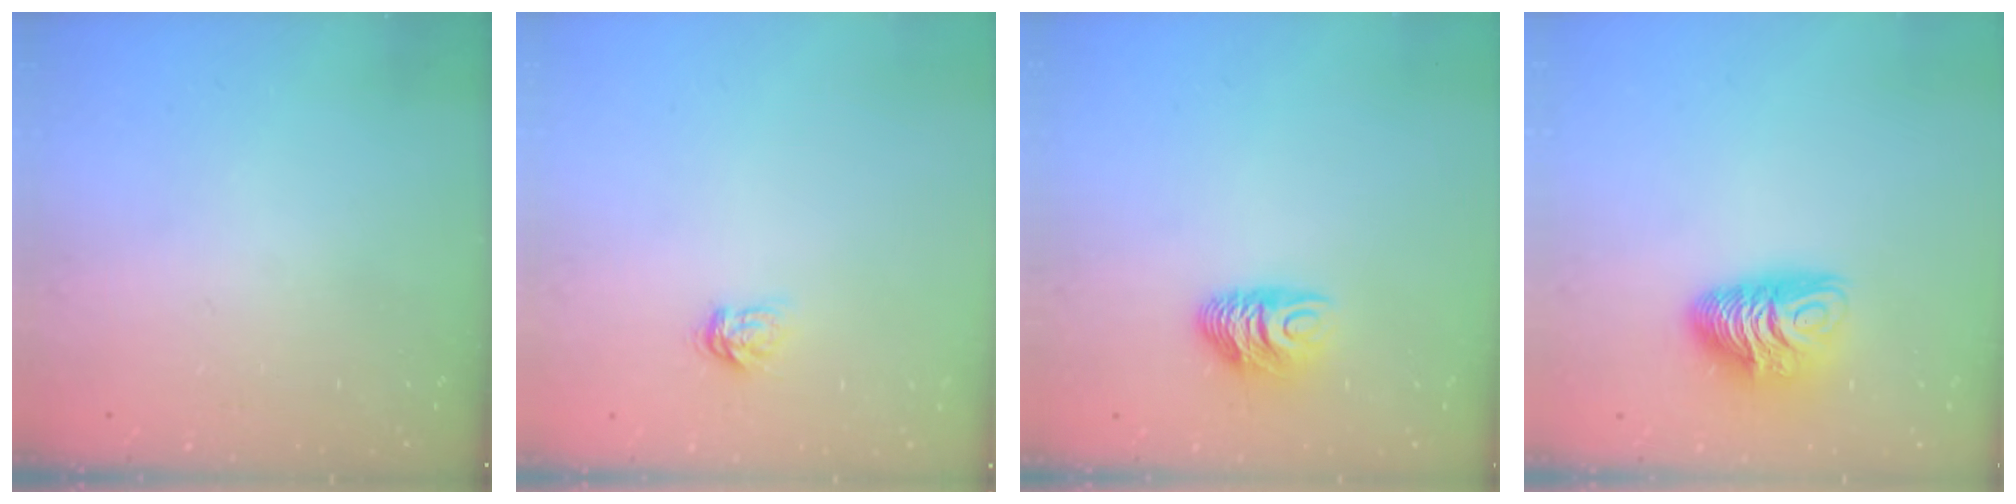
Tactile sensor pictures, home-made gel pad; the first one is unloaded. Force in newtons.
{"total": 4.5, "press": 4.5, "slide": 0.6}
{"total": 7.4, "press": 7.4, "slide": 0.7}
{"total": 10.3, "press": 10.3, "slide": 0.4}